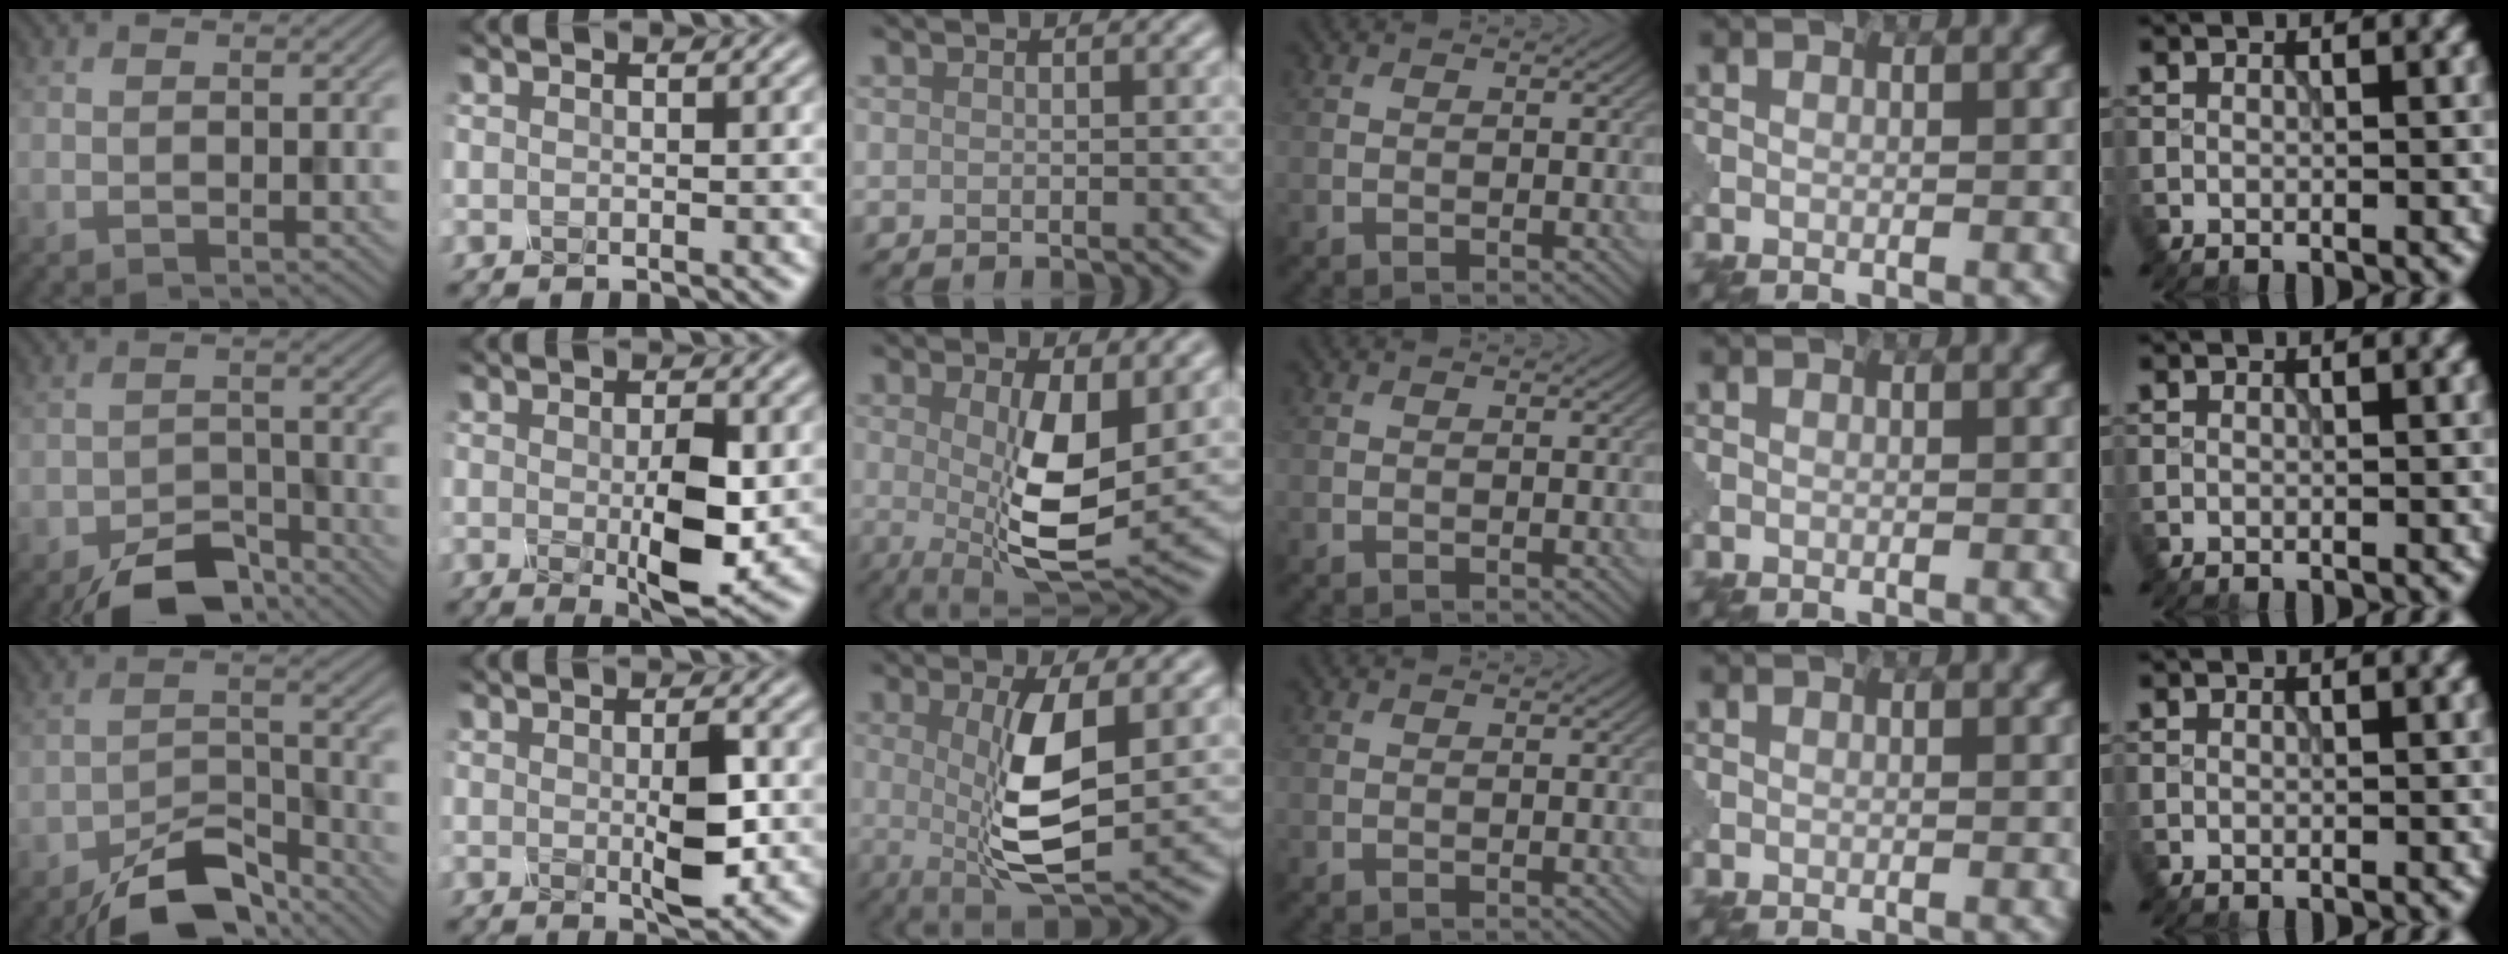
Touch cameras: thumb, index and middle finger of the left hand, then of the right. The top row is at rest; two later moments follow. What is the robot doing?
{"motion": "press", "object": "mechanical pencil"}